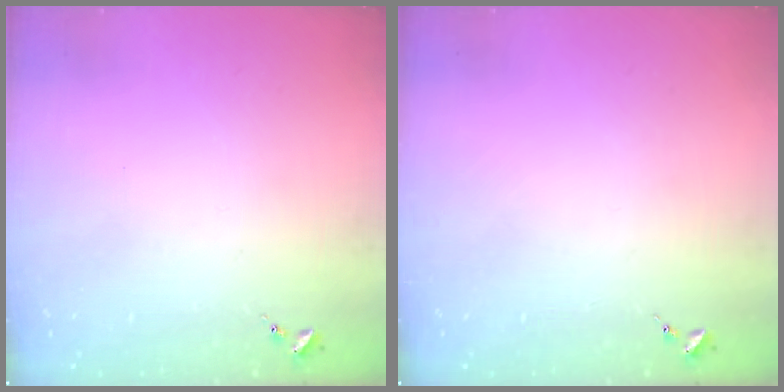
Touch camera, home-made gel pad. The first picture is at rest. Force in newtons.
{"total": 0.0}